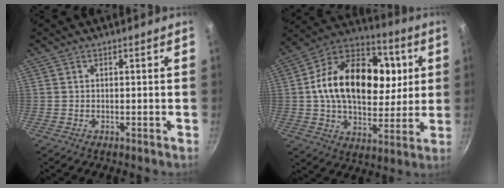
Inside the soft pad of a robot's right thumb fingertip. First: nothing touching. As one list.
[{"total": 25.6, "force": [4.2, 17.2, 18.5], "torque": [-0.270, 0.014, 0.054]}]